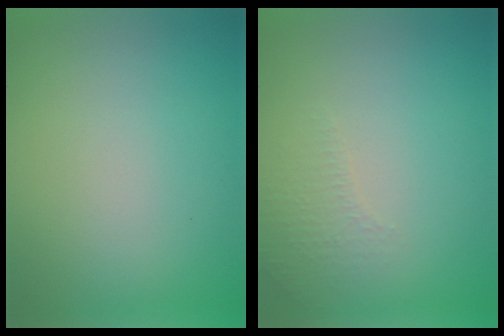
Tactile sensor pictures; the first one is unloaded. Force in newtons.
{"total": 1.6, "press": 1.6, "slide": 0.4}